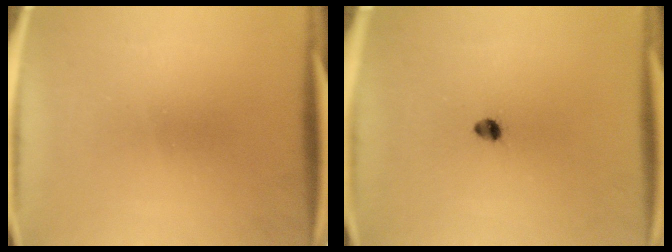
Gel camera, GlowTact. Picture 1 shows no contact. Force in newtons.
{"total": 2.0}